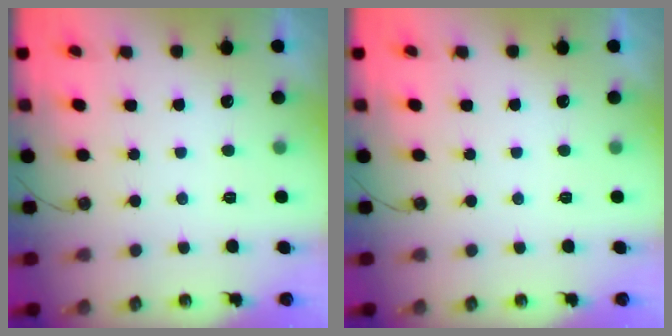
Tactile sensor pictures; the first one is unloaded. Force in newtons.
{"total": 0.0}